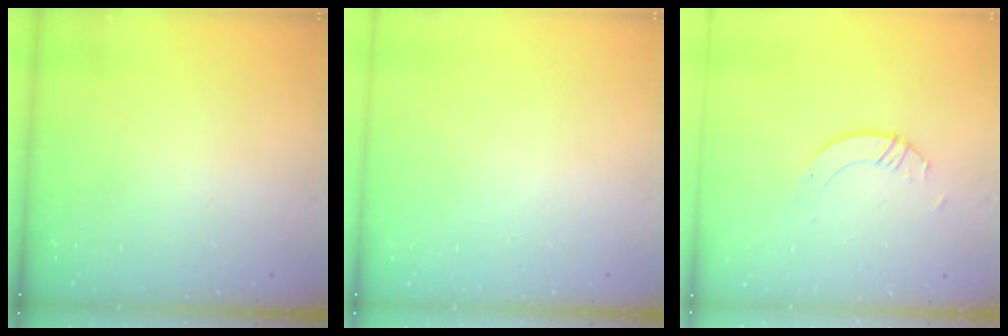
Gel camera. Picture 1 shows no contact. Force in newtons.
{"total": 0.0}
{"total": 4.0, "press": 4.0, "slide": 0.3}